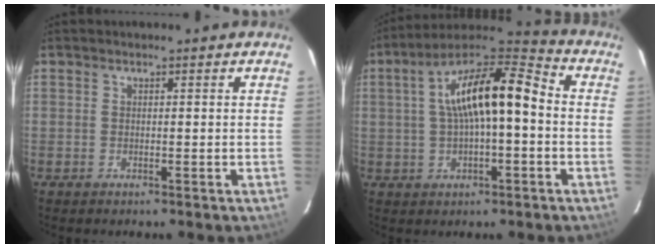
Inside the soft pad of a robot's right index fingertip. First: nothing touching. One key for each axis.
{"total": 14.8, "fx": 0.7, "fy": 4.9, "fz": 13.9, "tx": -0.239, "ty": 0.032, "tz": 0.009}